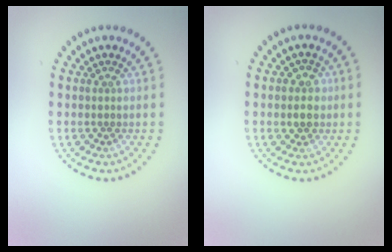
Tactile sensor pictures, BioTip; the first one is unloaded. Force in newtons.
{"total": 2.1, "press": 2.0, "slide": 0.6}